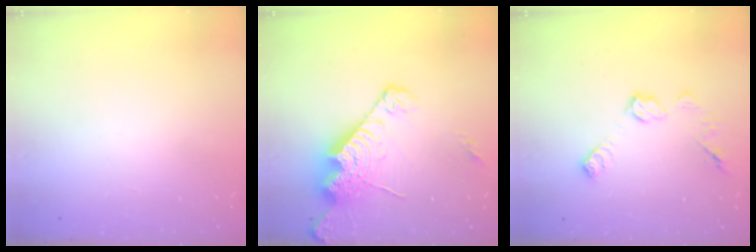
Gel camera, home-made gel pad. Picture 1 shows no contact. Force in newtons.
{"total": 18.1, "press": 18.0, "slide": 1.5}
{"total": 9.1, "press": 9.1, "slide": 0.2}